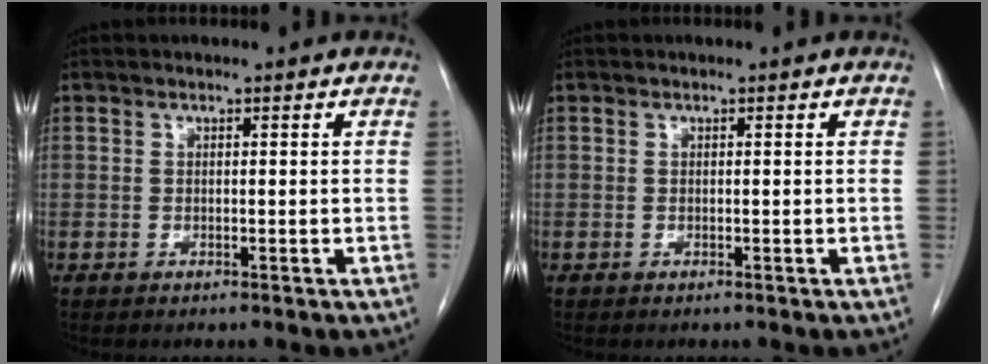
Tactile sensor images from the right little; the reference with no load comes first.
{"total": 0.0}